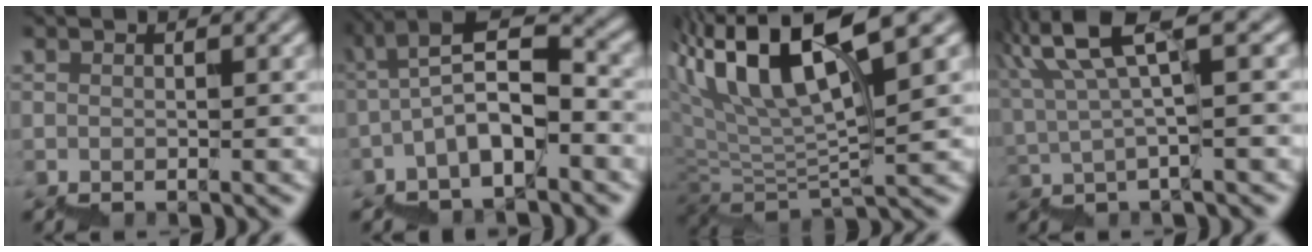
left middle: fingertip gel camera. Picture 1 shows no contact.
{"total": 5.4, "force": [-1.9, 1.8, 4.8], "torque": [-0.088, 0.028, -0.036]}
{"total": 9.5, "force": [6.4, 2.1, 6.7], "torque": [-0.126, 0.027, 0.125]}
{"total": 5.2, "force": [3.2, 0.4, 4.1], "torque": [-0.075, 0.014, 0.054]}